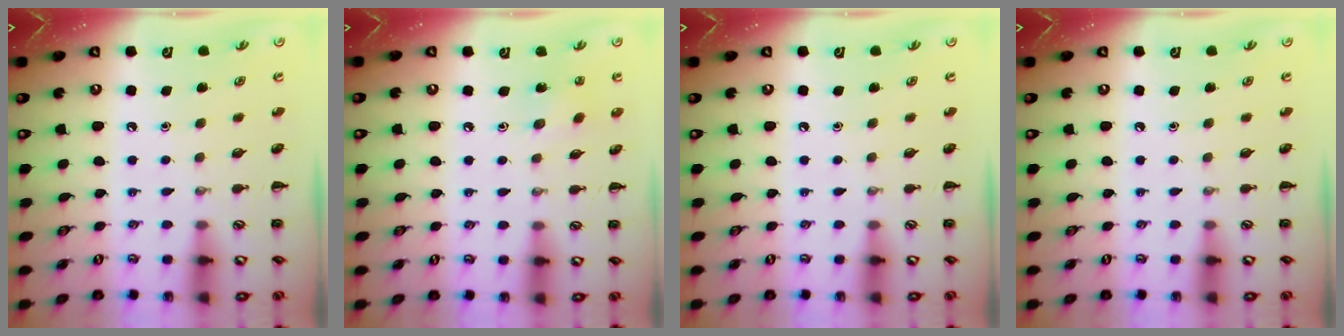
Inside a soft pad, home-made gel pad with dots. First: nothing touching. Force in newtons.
{"total": 2.3, "press": 2.1, "slide": 0.9}
{"total": 0.0}
{"total": 0.0}